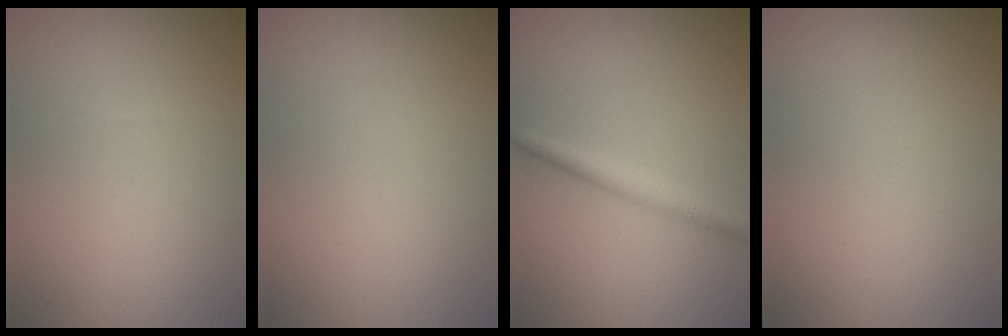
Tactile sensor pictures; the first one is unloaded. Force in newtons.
{"total": 0.0}
{"total": 2.2, "press": 2.1, "slide": 0.0}
{"total": 0.0}